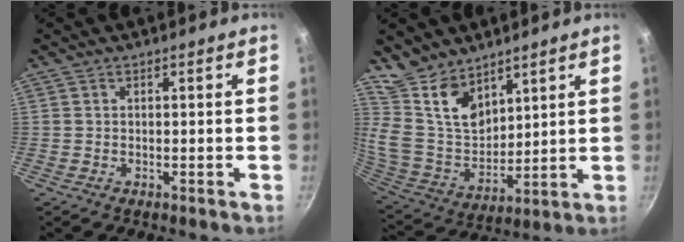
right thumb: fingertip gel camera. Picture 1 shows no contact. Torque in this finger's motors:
{"motor_torque": [-0.88, 1.25, 0.55, 0.42, 0.14]}